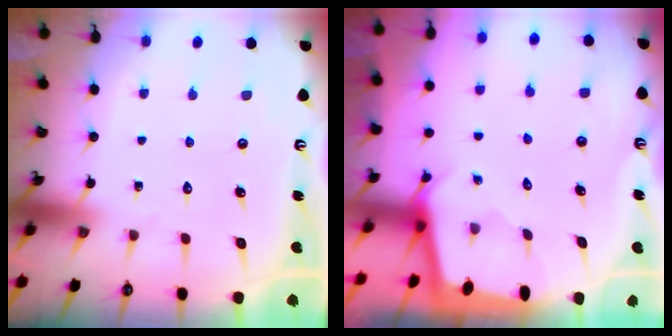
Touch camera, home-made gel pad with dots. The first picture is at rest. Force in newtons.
{"total": 1.7, "press": 1.6, "slide": 0.2}